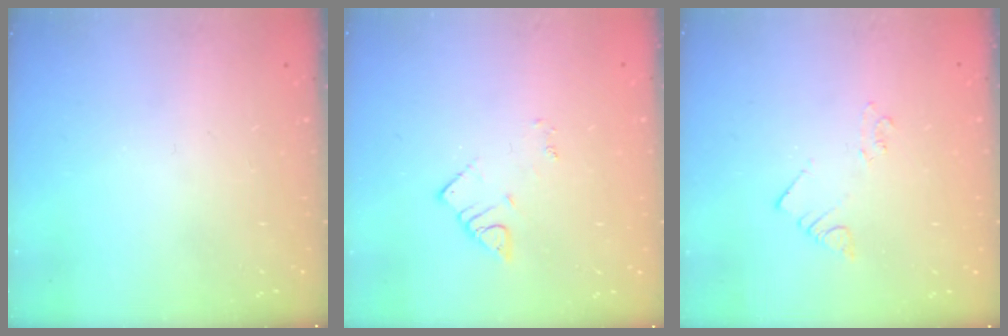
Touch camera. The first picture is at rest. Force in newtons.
{"total": 2.5, "press": 2.5, "slide": 0.3}
{"total": 2.0, "press": 2.0, "slide": 0.3}